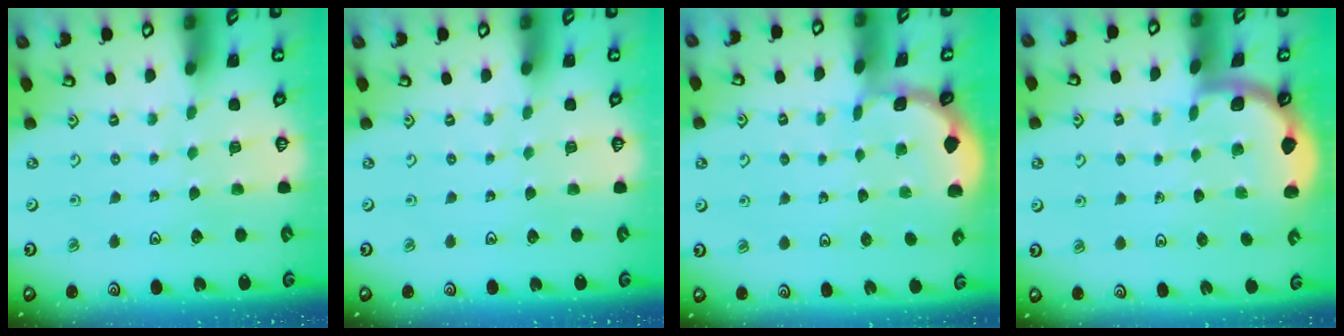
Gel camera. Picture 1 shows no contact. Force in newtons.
{"total": 0.0}
{"total": 0.9, "press": 0.8, "slide": 0.2}
{"total": 1.7, "press": 1.7, "slide": 0.1}